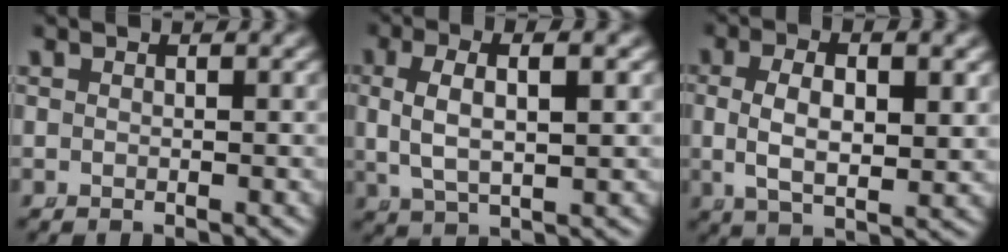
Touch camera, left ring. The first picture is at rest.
{"total": 4.7, "force": [0.8, 2.2, 4.1], "torque": [-0.091, -0.003, 0.027]}
{"total": 5.5, "force": [0.5, 2.7, 4.8], "torque": [-0.094, -0.010, 0.020]}